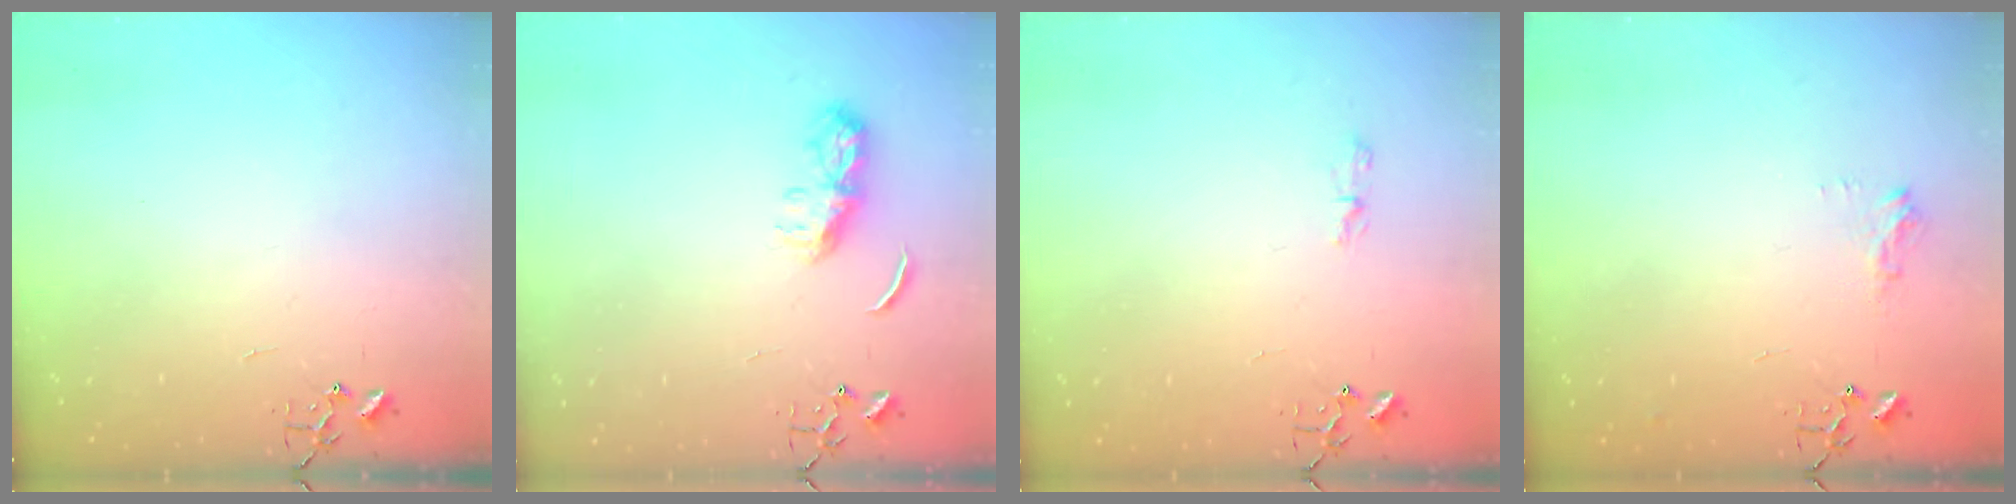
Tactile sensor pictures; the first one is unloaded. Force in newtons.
{"total": 6.5, "press": 6.4, "slide": 0.6}
{"total": 3.9, "press": 3.9, "slide": 0.5}
{"total": 8.2, "press": 8.2, "slide": 0.9}